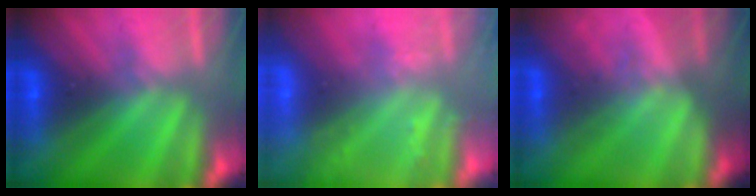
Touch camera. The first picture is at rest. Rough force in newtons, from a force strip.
{"total": 2.4}
{"total": 1.4}